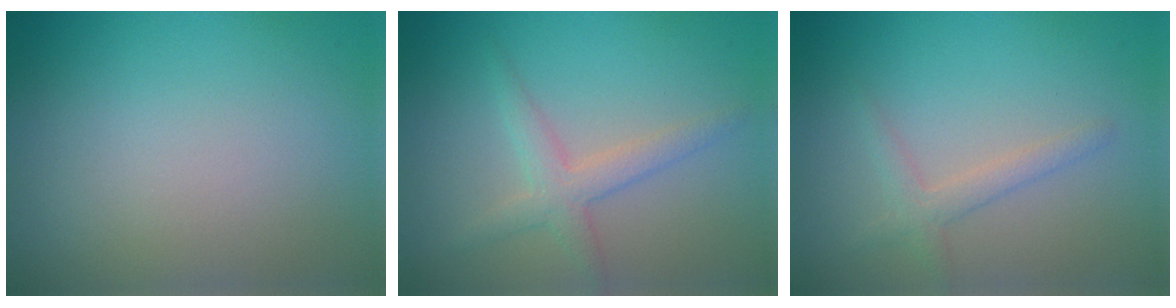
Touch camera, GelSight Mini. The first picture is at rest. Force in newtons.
{"total": 2.6, "press": 2.6, "slide": 0.1}
{"total": 1.9, "press": 1.9, "slide": 0.1}